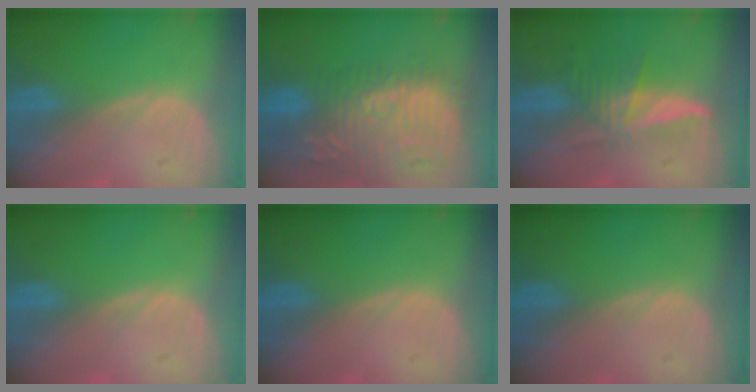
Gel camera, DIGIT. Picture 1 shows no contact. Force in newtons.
{"total": 14.1, "press": 12.3, "slide": 6.9}
{"total": 6.0, "press": 5.3, "slide": 2.7}
{"total": 0.0}
{"total": 0.0}
{"total": 0.0}